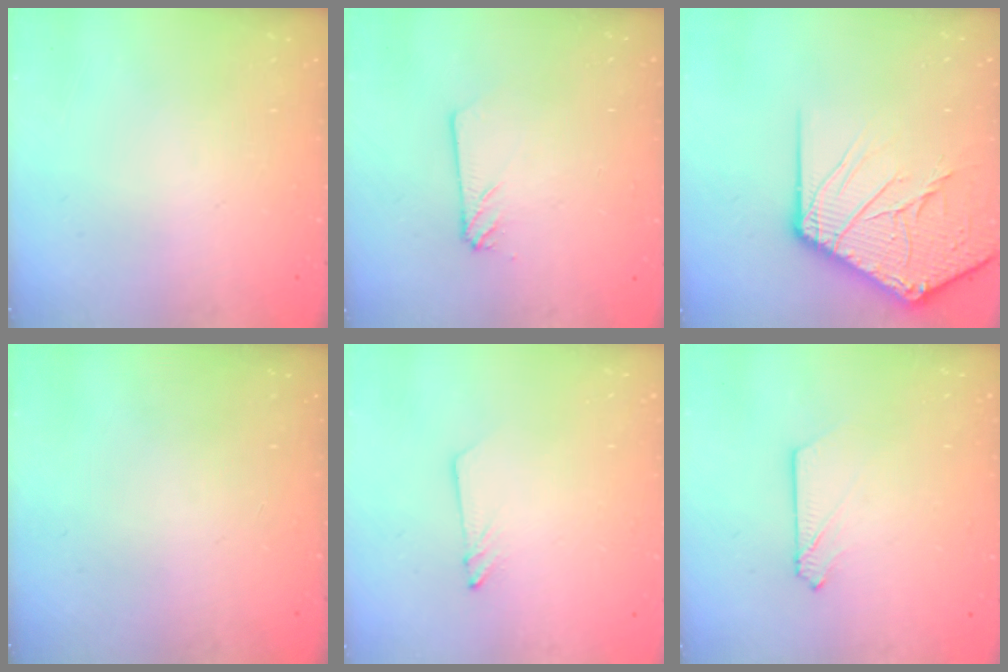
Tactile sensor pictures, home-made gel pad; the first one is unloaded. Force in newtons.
{"total": 3.1, "press": 3.0, "slide": 0.4}
{"total": 17.2, "press": 17.1, "slide": 2.2}
{"total": 0.0}
{"total": 1.5, "press": 1.5, "slide": 0.1}
{"total": 2.9, "press": 2.9, "slide": 0.4}